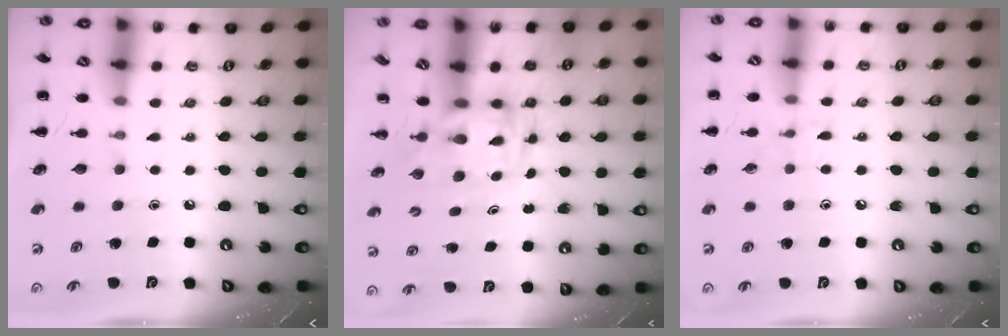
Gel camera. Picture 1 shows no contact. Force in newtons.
{"total": 3.0, "press": 3.0, "slide": 0.6}
{"total": 5.5, "press": 5.2, "slide": 1.5}